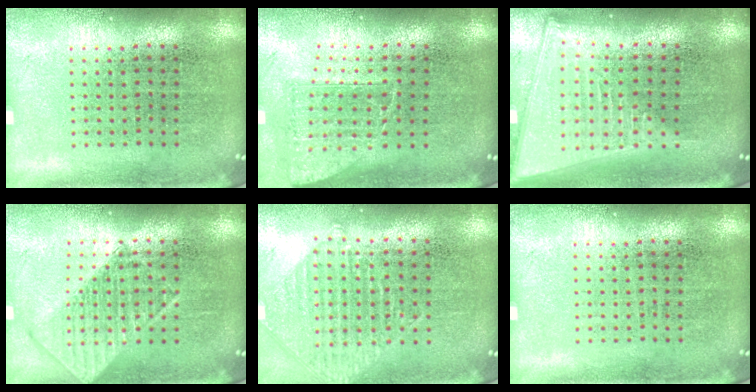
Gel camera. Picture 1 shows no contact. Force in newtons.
{"total": 1.3, "press": 1.0, "slide": 0.8}
{"total": 2.2, "press": 1.8, "slide": 1.2}
{"total": 2.5, "press": 2.5, "slide": 0.4}
{"total": 1.0, "press": 1.0, "slide": 0.1}
{"total": 0.0}